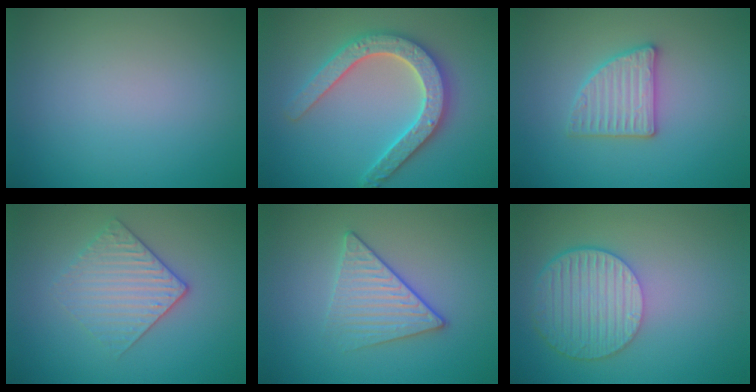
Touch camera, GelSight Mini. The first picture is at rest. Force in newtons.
{"total": 5.3, "press": 5.2, "slide": 1.0}
{"total": 3.0, "press": 3.0, "slide": 0.6}
{"total": 3.2, "press": 2.9, "slide": 1.4}
{"total": 3.3, "press": 3.0, "slide": 1.3}
{"total": 6.1, "press": 4.5, "slide": 4.0}